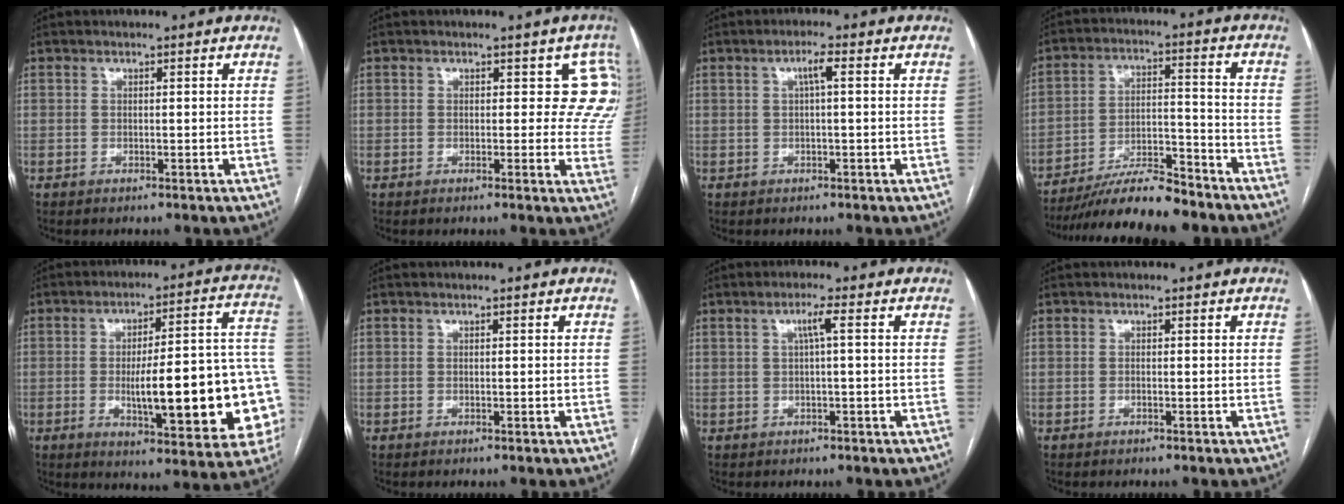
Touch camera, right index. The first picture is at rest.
{"total": 6.4, "force": [2.3, 4.1, 4.3], "torque": [-0.013, 0.002, 0.010]}
{"total": 2.3, "force": [0.6, 0.2, 2.3], "torque": [-0.043, 0.006, 0.009]}
{"total": 13.0, "force": [-11.5, 1.6, 6.0], "torque": [-0.097, 0.005, -0.196]}
{"total": 22.3, "force": [-4.1, 4.4, 21.5], "torque": [-0.227, 0.026, -0.040]}
{"total": 0.0}
{"total": 2.3, "force": [0.5, -0.3, 2.3], "torque": [-0.045, 0.003, 0.009]}
{"total": 0.0}